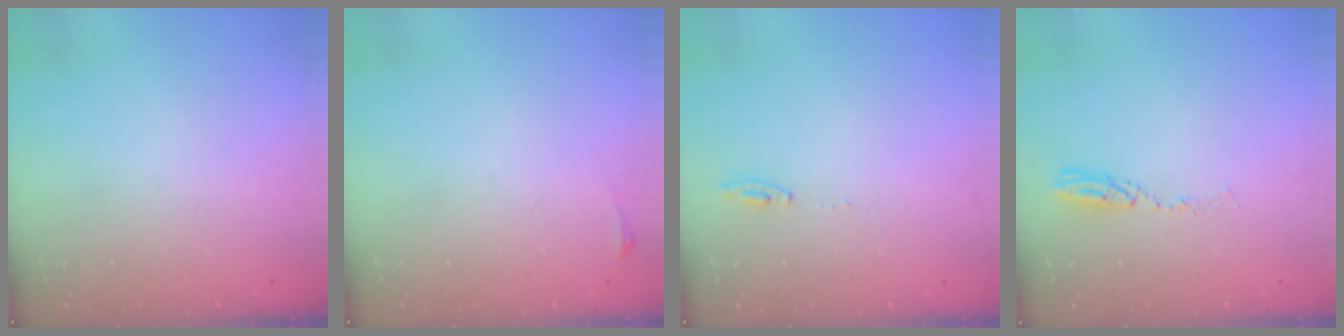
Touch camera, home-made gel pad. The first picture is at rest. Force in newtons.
{"total": 2.8, "press": 2.1, "slide": 1.9}
{"total": 4.6, "press": 4.6, "slide": 0.5}
{"total": 5.4, "press": 5.3, "slide": 0.6}